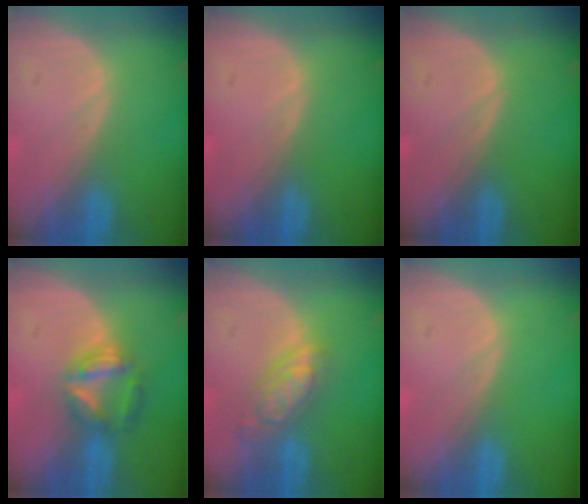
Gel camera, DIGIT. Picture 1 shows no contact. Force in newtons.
{"total": 0.0}
{"total": 0.0}
{"total": 6.0, "press": 5.4, "slide": 2.4}
{"total": 5.8, "press": 5.1, "slide": 2.8}
{"total": 0.0}